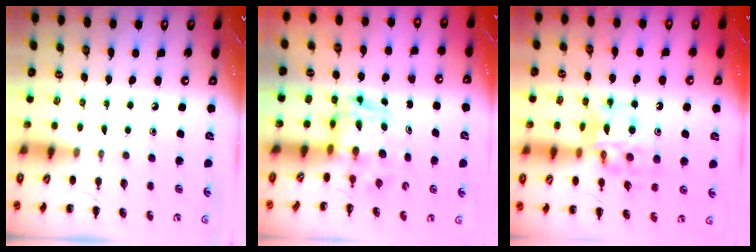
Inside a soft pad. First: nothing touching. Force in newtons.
{"total": 2.8, "press": 2.8, "slide": 0.5}
{"total": 12.2, "press": 11.7, "slide": 3.4}